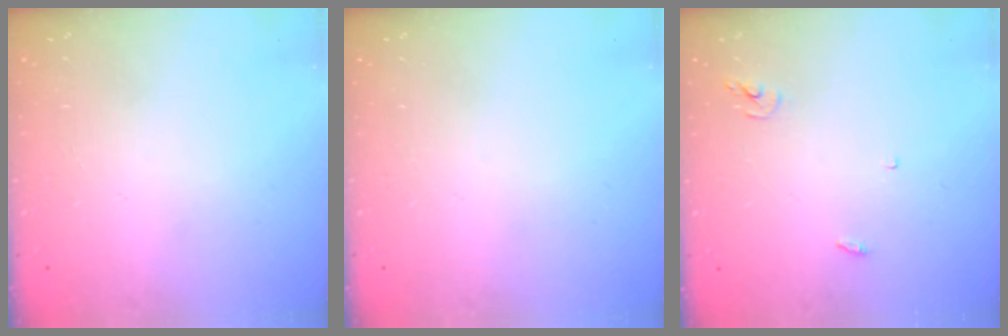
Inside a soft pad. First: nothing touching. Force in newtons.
{"total": 0.0}
{"total": 3.3, "press": 3.2, "slide": 0.3}